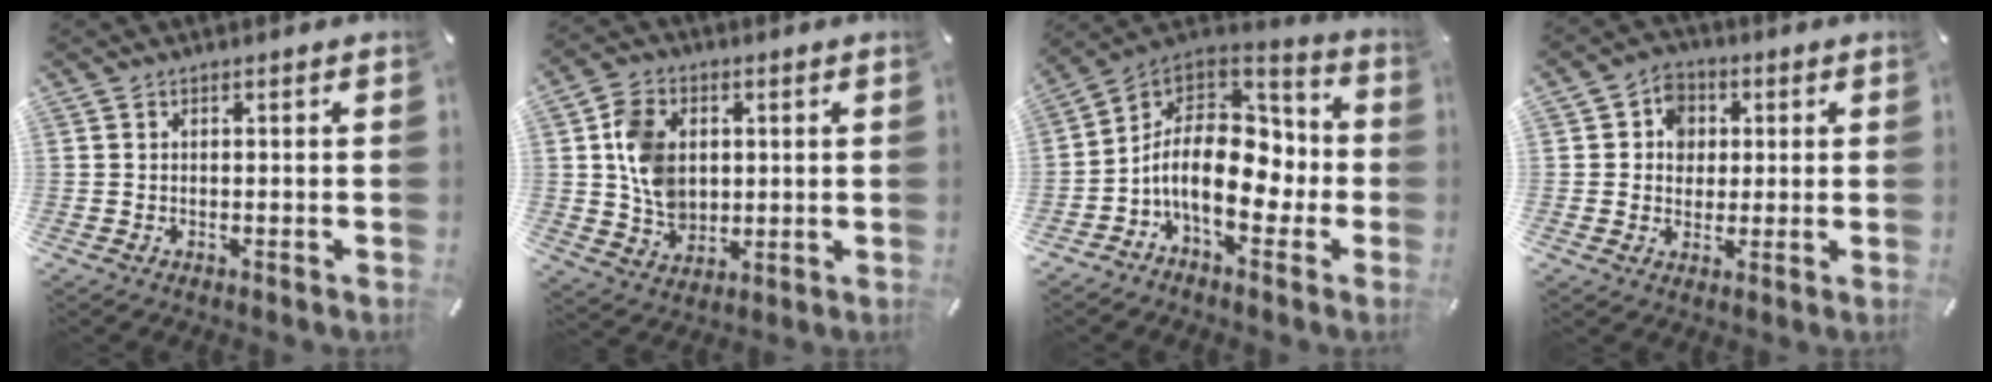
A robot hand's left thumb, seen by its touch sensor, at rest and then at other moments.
{"total": 10.4, "force": [1.4, 8.8, 5.5], "torque": [-0.114, 0.010, 0.030]}
{"total": 16.6, "force": [-3.8, 10.5, 12.2], "torque": [-0.221, 0.006, -0.064]}
{"total": 6.6, "force": [0.6, 6.3, 2.0], "torque": [-0.025, 0.005, 0.005]}